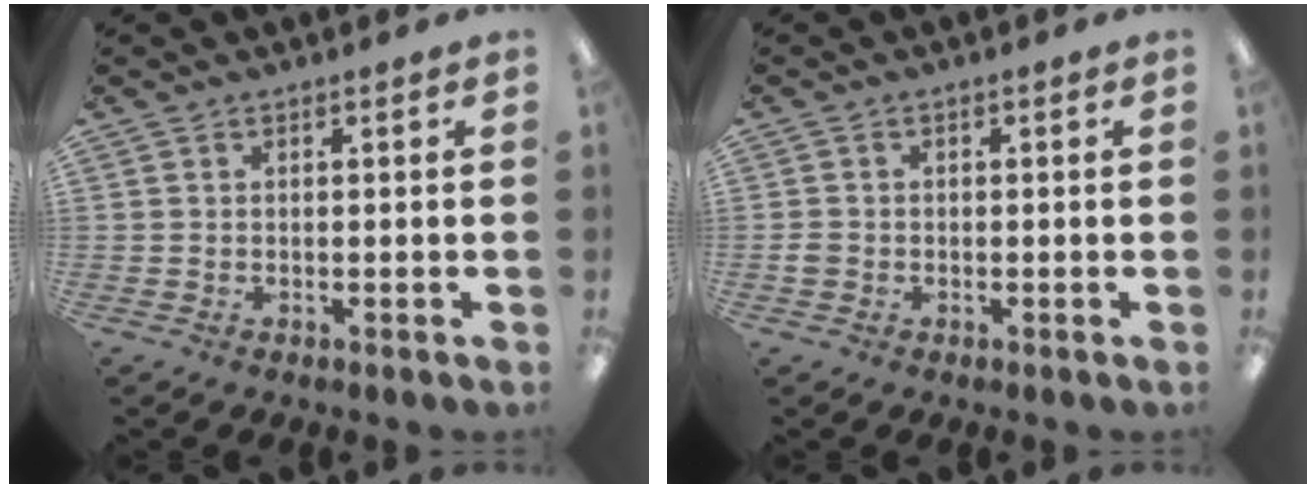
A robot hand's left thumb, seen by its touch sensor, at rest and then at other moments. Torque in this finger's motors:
{"motor_torque": [-0.22, 0.21, 0.18, -0.09, 0.00]}